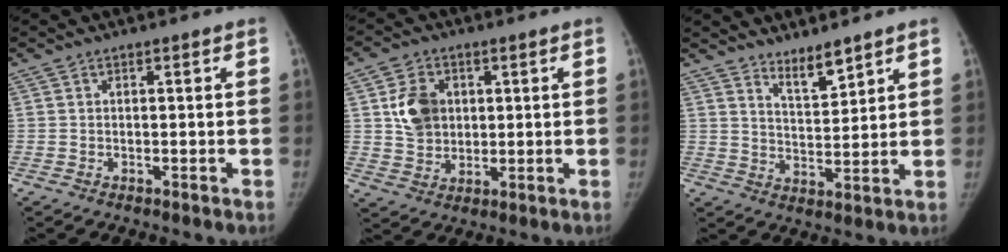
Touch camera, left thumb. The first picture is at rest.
{"total": 8.3, "force": [1.9, 6.6, 4.6], "torque": [-0.057, -0.009, 0.038]}
{"total": 5.7, "force": [4.7, 1.4, 2.9], "torque": [-0.036, -0.046, 0.086]}